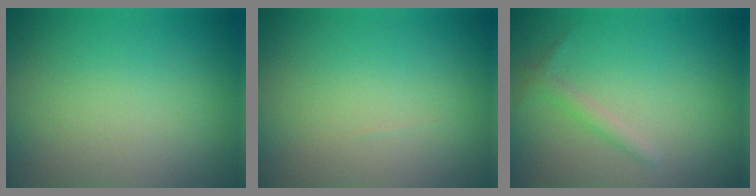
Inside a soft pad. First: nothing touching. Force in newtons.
{"total": 0.0}
{"total": 1.1, "press": 1.1, "slide": 0.1}